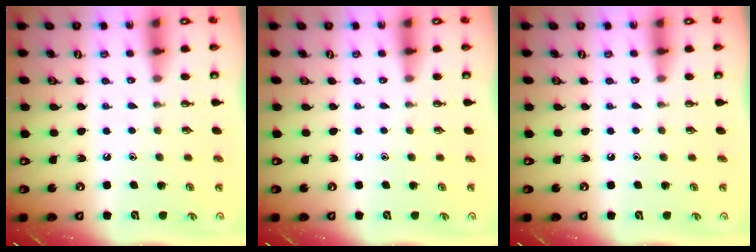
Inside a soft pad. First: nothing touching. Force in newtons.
{"total": 0.0}
{"total": 0.0}